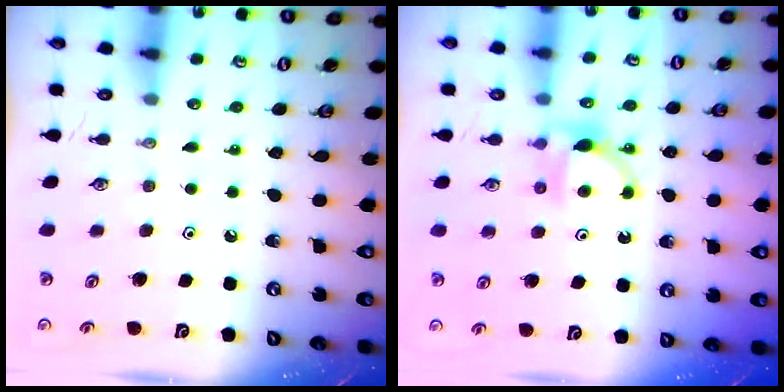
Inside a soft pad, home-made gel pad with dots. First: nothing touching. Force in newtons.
{"total": 6.3, "press": 6.3, "slide": 0.7}